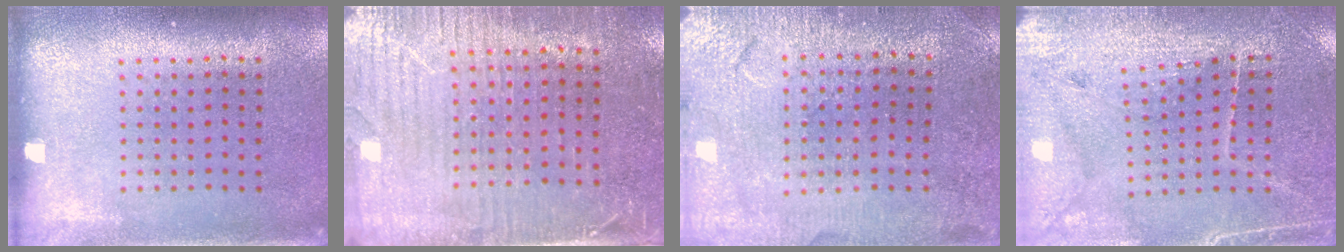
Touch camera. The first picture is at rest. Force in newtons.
{"total": 3.5, "press": 3.1, "slide": 1.5}
{"total": 1.3, "press": 1.3, "slide": 0.1}
{"total": 3.1, "press": 3.0, "slide": 1.0}